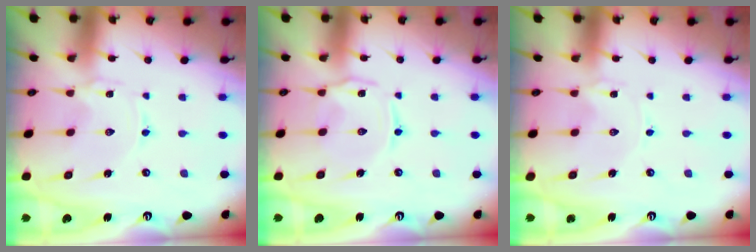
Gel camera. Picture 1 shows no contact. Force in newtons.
{"total": 2.2, "press": 2.1, "slide": 0.6}
{"total": 0.0}